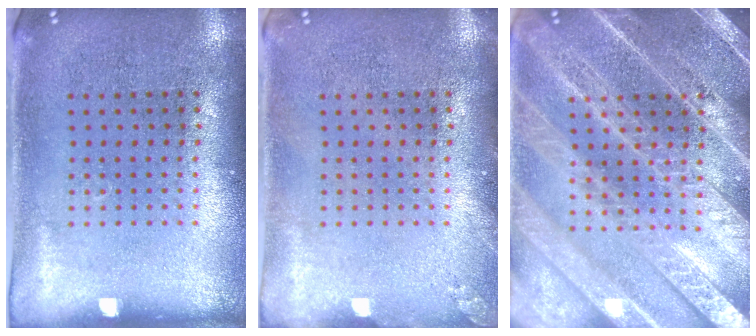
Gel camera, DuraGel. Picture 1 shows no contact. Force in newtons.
{"total": 0.9, "press": 0.9, "slide": 0.1}
{"total": 5.4, "press": 5.3, "slide": 0.7}